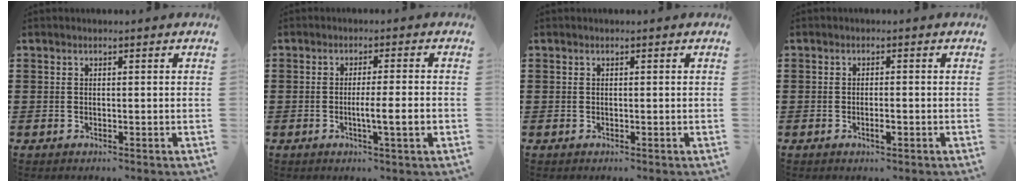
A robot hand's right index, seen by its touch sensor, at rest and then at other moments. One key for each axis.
{"total": 4.4, "fx": -1.1, "fy": -0.1, "fz": 4.3, "tx": -0.073, "ty": -0.009, "tz": -0.020}
{"total": 0.0}
{"total": 1.7, "fx": -0.8, "fy": 0.4, "fz": 1.5, "tx": -0.027, "ty": 0.000, "tz": -0.013}